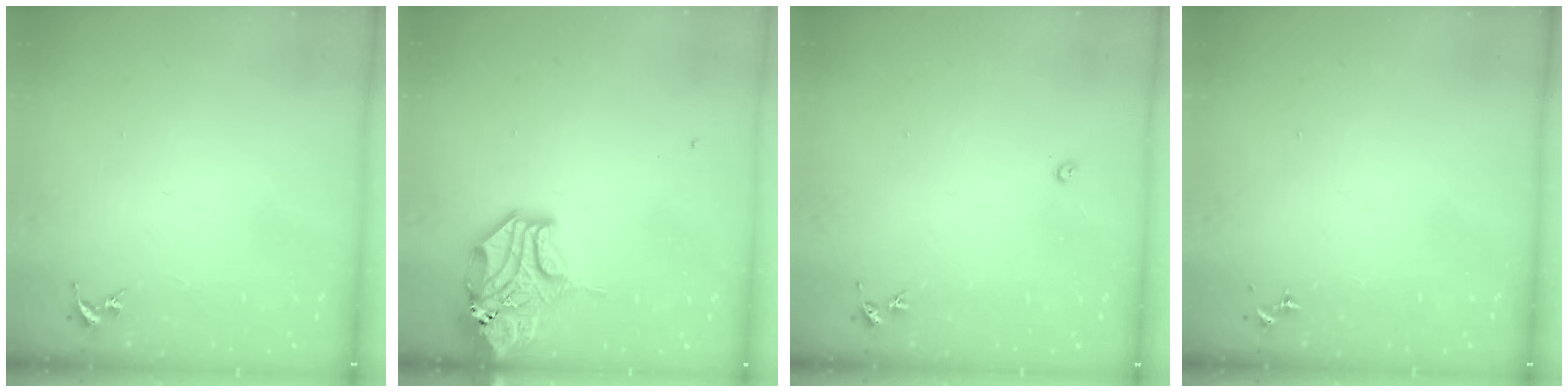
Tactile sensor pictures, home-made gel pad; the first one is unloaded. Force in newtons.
{"total": 14.3, "press": 14.1, "slide": 2.1}
{"total": 3.0, "press": 3.0, "slide": 0.4}
{"total": 0.0}